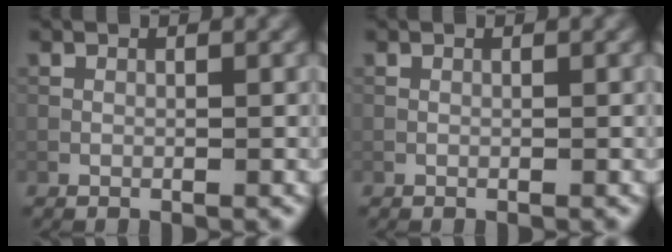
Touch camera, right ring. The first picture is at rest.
{"total": 0.0}